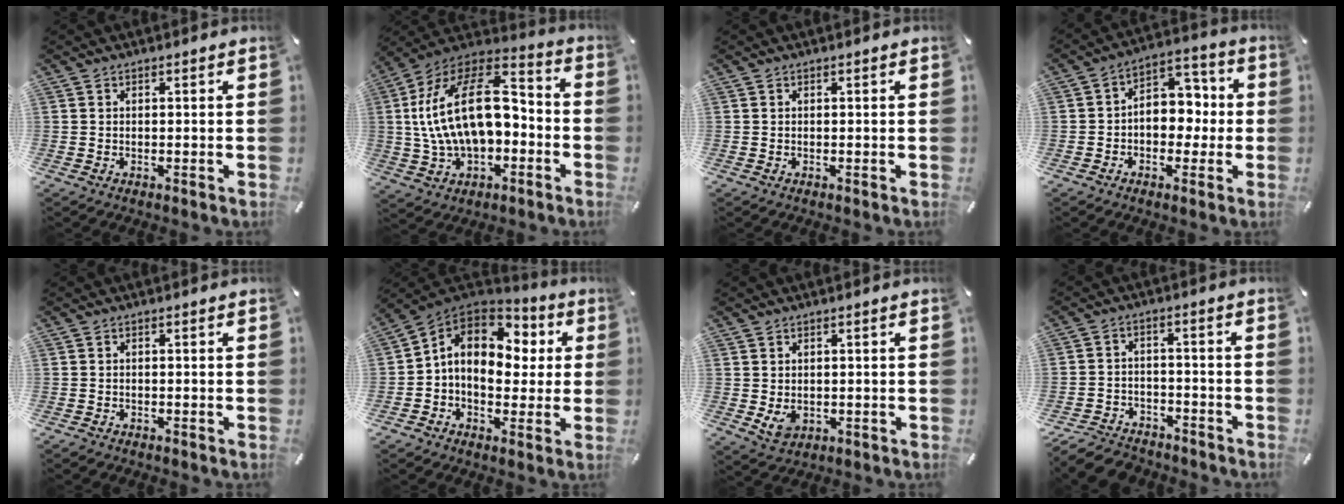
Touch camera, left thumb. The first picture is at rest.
{"total": 23.0, "force": [1.2, 14.5, 17.7], "torque": [-0.346, 0.015, 0.023]}
{"total": 0.0}
{"total": 8.1, "force": [-1.3, 6.6, 4.6], "torque": [-0.053, 0.008, -0.028]}
{"total": 0.8, "force": [-0.7, 0.3, 0.2], "torque": [-0.004, 0.001, -0.015]}
{"total": 12.1, "force": [2.3, 9.3, 7.3], "torque": [-0.144, 0.004, 0.046]}
{"total": 3.6, "force": [-0.4, 2.8, 2.1], "torque": [-0.041, -0.003, -0.008]}
{"total": 7.4, "force": [-6.3, 3.2, 2.0], "torque": [-0.035, 0.031, -0.122]}